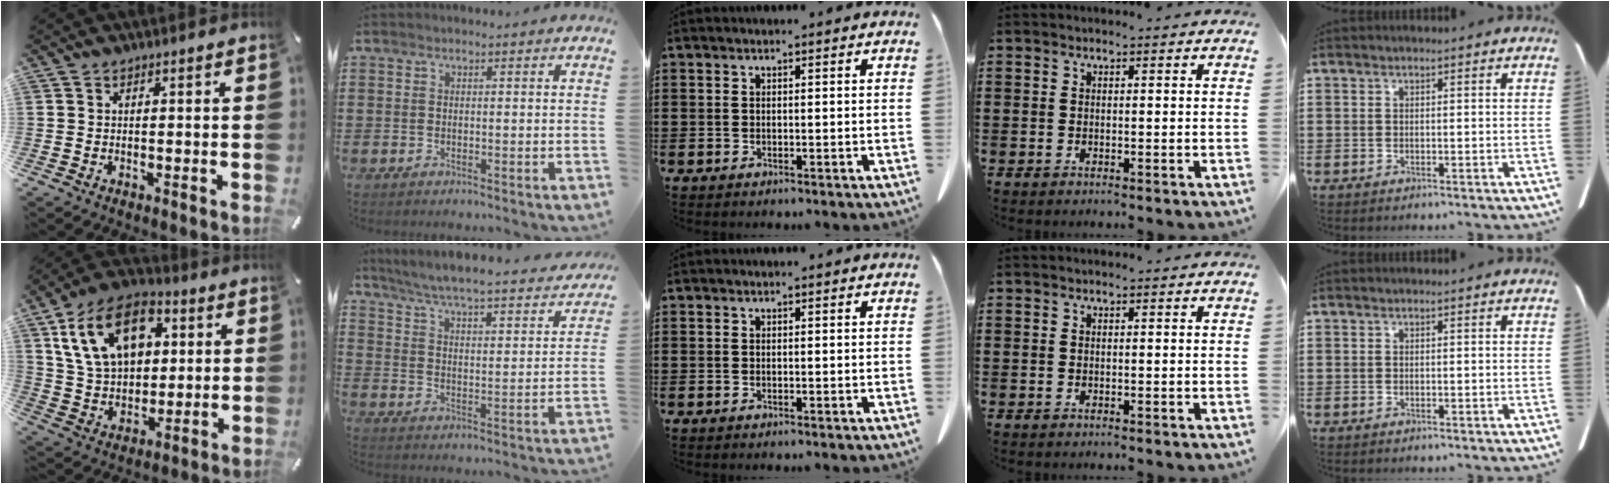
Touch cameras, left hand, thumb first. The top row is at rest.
{"thumb": {"total": 17.3, "force": [6.4, 12.1, 10.6], "torque": [-0.201, -0.006, 0.118]}, "index": {"total": 5.2, "force": [4.9, -0.3, 1.7], "torque": [-0.057, -0.041, 0.078]}}